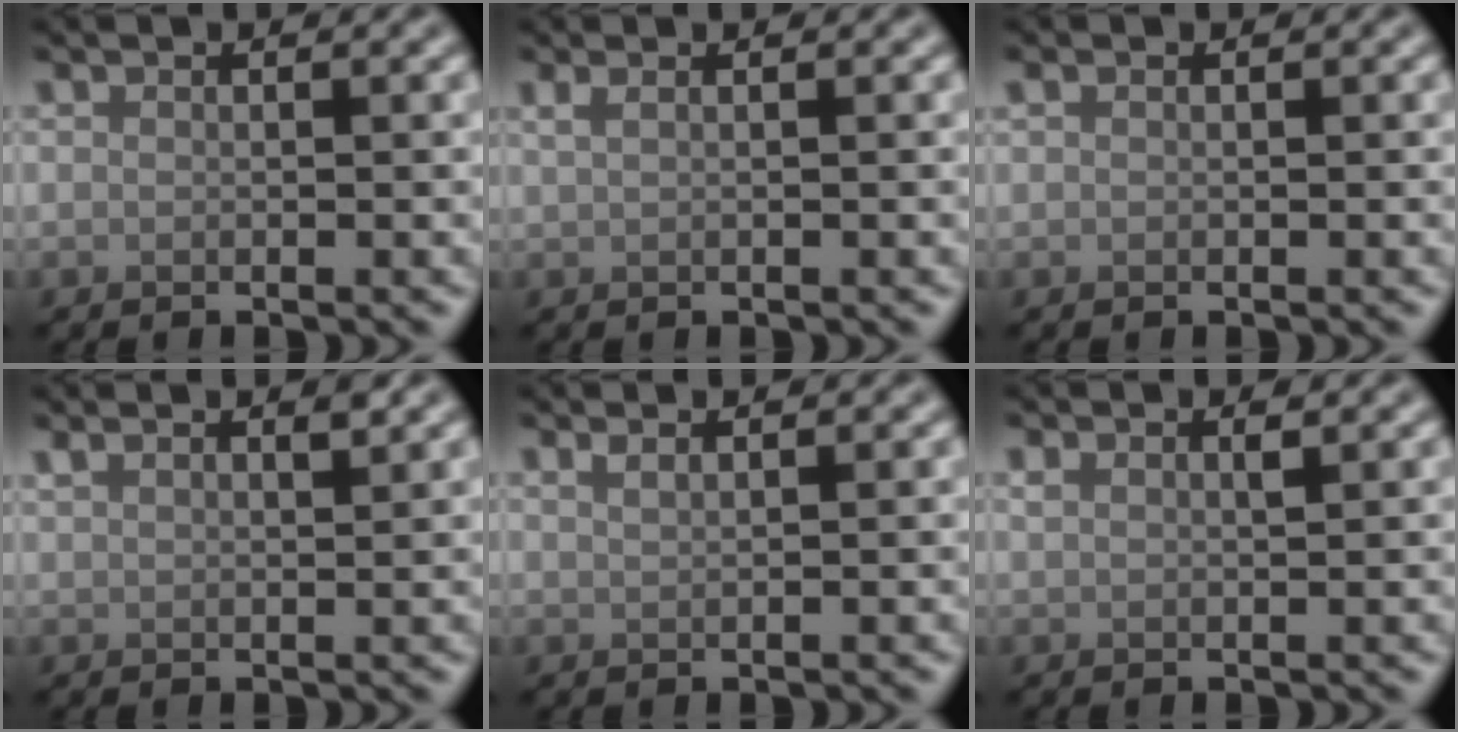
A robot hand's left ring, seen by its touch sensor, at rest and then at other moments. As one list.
[{"total": 1.4, "force": [0.7, 0.6, 1.0], "torque": [-0.017, -0.003, 0.008]}, {"total": 0.5, "force": [0.2, 0.3, 0.3], "torque": [-0.008, 0.003, 0.003]}, {"total": 1.9, "force": [1.5, 0.4, 1.1], "torque": [-0.013, 0.003, 0.025]}, {"total": 1.2, "force": [0.9, 0.5, 0.7], "torque": [-0.007, 0.000, 0.010]}, {"total": 1.1, "force": [0.7, 0.3, 0.7], "torque": [-0.017, 0.001, 0.013]}]